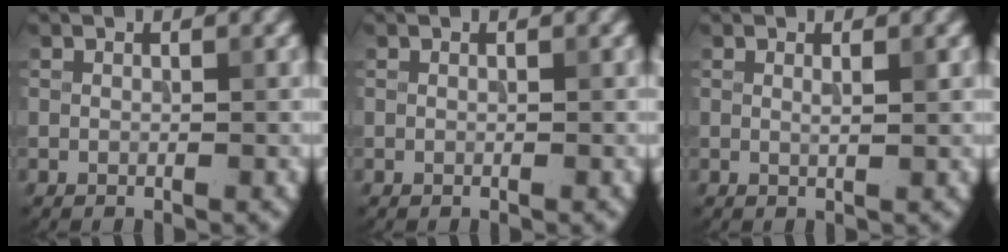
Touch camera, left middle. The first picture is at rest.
{"total": 0.0}
{"total": 0.9, "force": [0.3, 0.1, 0.9], "torque": [-0.012, 0.000, 0.004]}